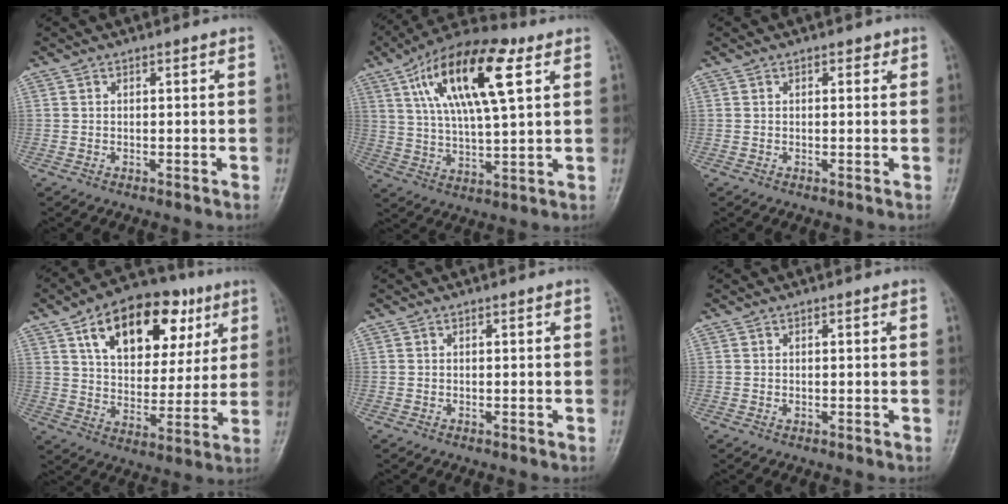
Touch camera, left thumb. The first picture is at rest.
{"total": 18.8, "force": [7.5, 6.6, 16.0], "torque": [-0.273, 0.001, 0.126]}
{"total": 1.5, "force": [0.7, 0.9, 0.9], "torque": [-0.003, 0.000, 0.006]}
{"total": 21.0, "force": [9.6, 12.0, 14.4], "torque": [-0.177, -0.008, 0.153]}
{"total": 0.0}
{"total": 0.8, "force": [0.2, 0.4, 0.6], "torque": [-0.009, 0.001, 0.005]}